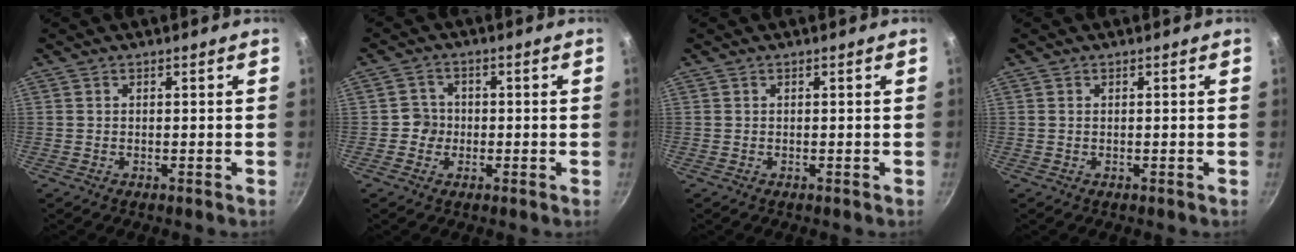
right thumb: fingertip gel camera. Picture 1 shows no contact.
{"total": 3.5, "force": [-0.7, 3.3, 0.7], "torque": [0.016, 0.010, -0.019]}
{"total": 0.0}
{"total": 0.0}